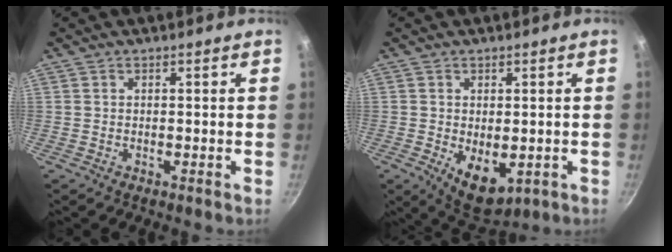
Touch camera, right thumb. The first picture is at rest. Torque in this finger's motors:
{"motor_torque": [-0.21, 0.43, 0.05, 0.01, 0.00]}